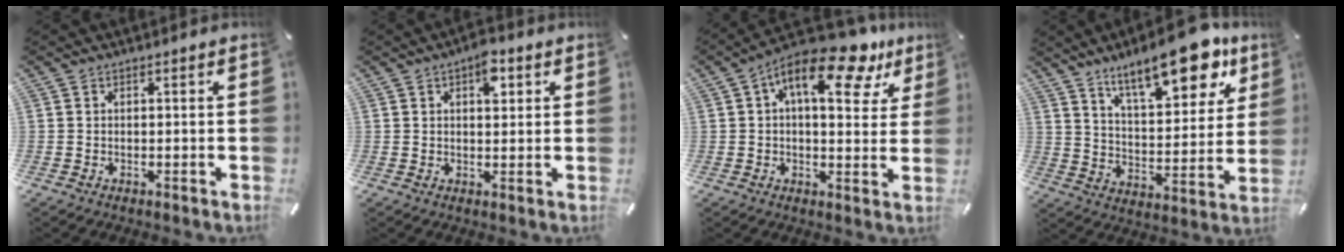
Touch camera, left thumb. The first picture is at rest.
{"total": 5.6, "force": [2.3, 3.1, 4.1], "torque": [-0.046, -0.005, 0.031]}
{"total": 14.9, "force": [7.6, 6.2, 11.2], "torque": [-0.165, -0.038, 0.123]}
{"total": 19.0, "force": [13.4, 7.3, 11.3], "torque": [-0.169, -0.078, 0.220]}